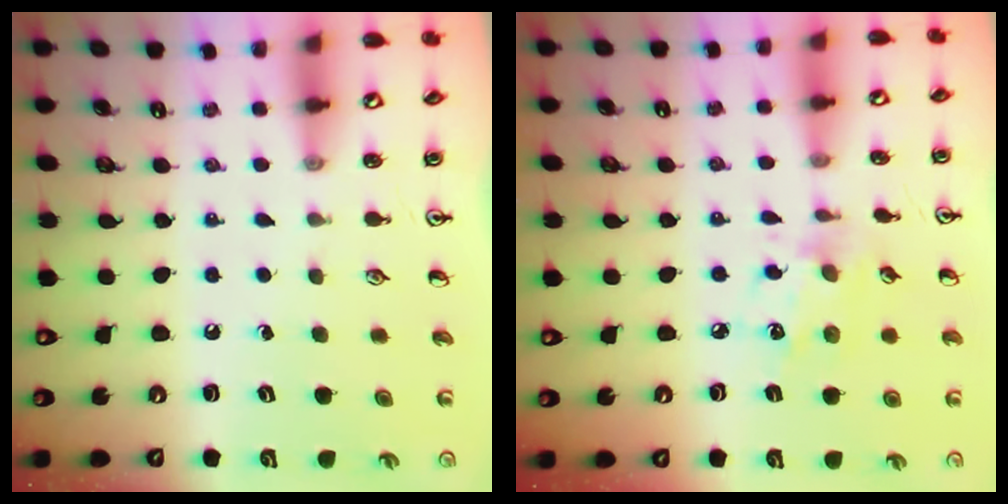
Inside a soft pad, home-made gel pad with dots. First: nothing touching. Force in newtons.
{"total": 6.3, "press": 6.1, "slide": 1.6}